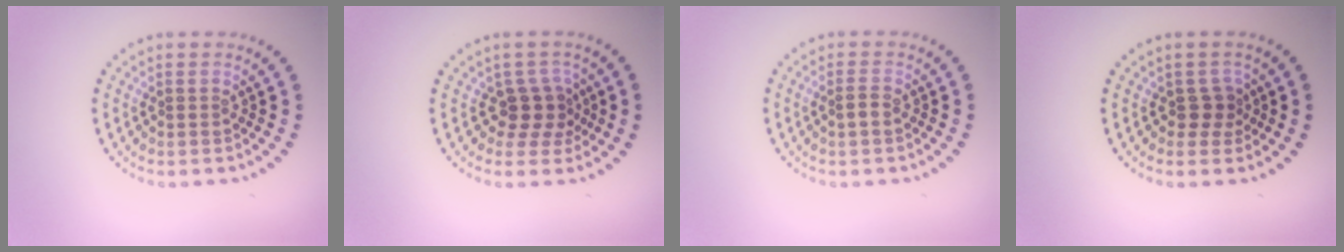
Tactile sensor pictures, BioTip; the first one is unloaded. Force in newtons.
{"total": 2.5, "press": 1.9, "slide": 1.6}
{"total": 1.0, "press": 1.0, "slide": 0.3}
{"total": 1.6, "press": 1.2, "slide": 1.0}